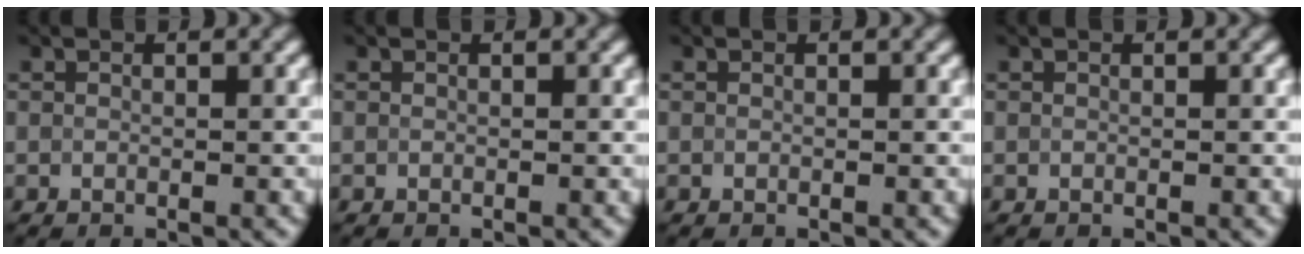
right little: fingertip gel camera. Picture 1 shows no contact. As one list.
[{"total": 0.0}, {"total": 0.0}, {"total": 0.0}]